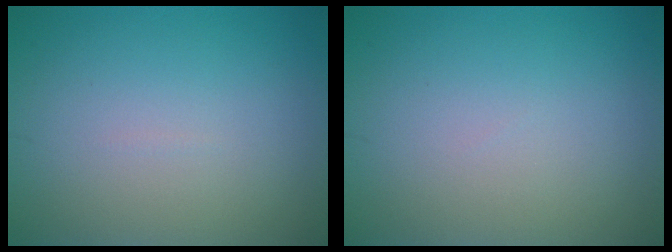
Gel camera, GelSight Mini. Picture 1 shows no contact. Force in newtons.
{"total": 0.0}